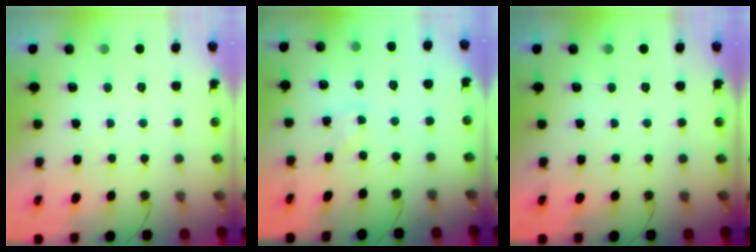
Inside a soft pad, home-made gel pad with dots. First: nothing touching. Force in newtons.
{"total": 2.7, "press": 2.7, "slide": 0.3}
{"total": 0.0}